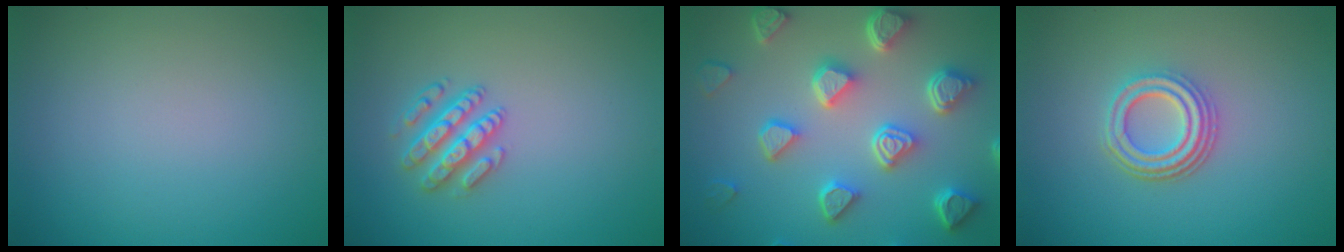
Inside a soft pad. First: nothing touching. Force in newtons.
{"total": 2.9, "press": 2.9, "slide": 0.7}
{"total": 7.4, "press": 5.9, "slide": 4.5}
{"total": 3.9, "press": 3.1, "slide": 2.4}